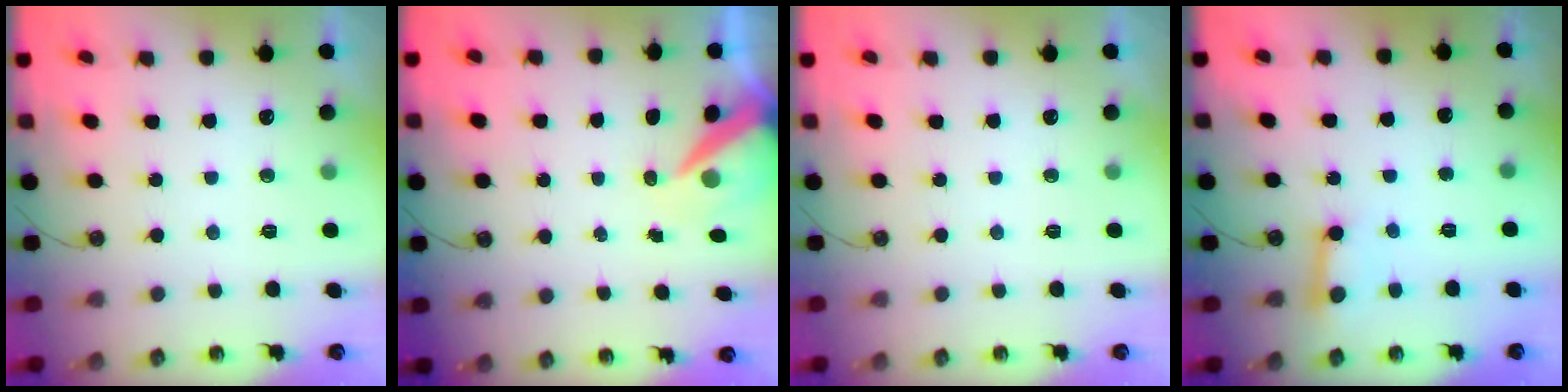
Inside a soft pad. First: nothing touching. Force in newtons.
{"total": 7.8, "press": 7.7, "slide": 1.0}
{"total": 0.0}
{"total": 6.0, "press": 6.0, "slide": 0.6}